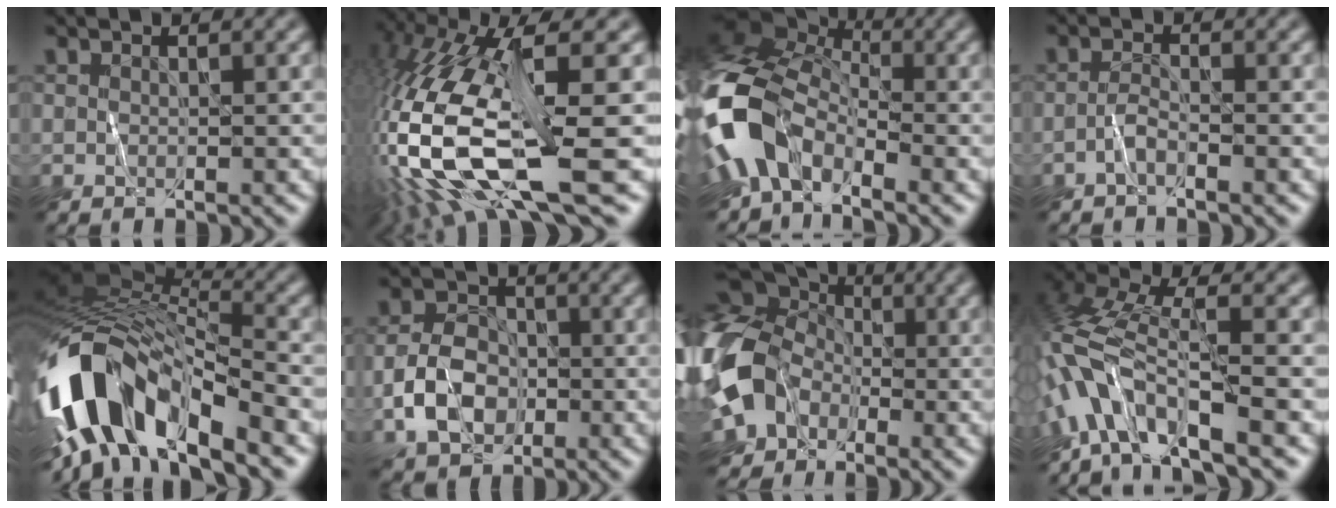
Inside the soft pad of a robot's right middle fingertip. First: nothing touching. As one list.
[{"total": 15.1, "force": [-3.4, 4.7, 14.0], "torque": [-0.311, -0.007, -0.055]}, {"total": 8.8, "force": [-3.3, 5.5, 6.0], "torque": [-0.125, 0.003, -0.085]}, {"total": 1.2, "force": [-0.8, 0.1, 0.8], "torque": [-0.021, 0.005, -0.019]}, {"total": 13.1, "force": [-6.0, 6.2, 9.9], "torque": [-0.184, 0.012, -0.112]}, {"total": 5.0, "force": [-1.4, 3.6, 3.2], "torque": [-0.058, 0.004, -0.028]}, {"total": 13.9, "force": [-3.3, 11.6, 6.9], "torque": [-0.166, -0.023, -0.089]}, {"total": 8.9, "force": [-4.0, 2.9, 7.5], "torque": [-0.153, 0.017, -0.092]}]